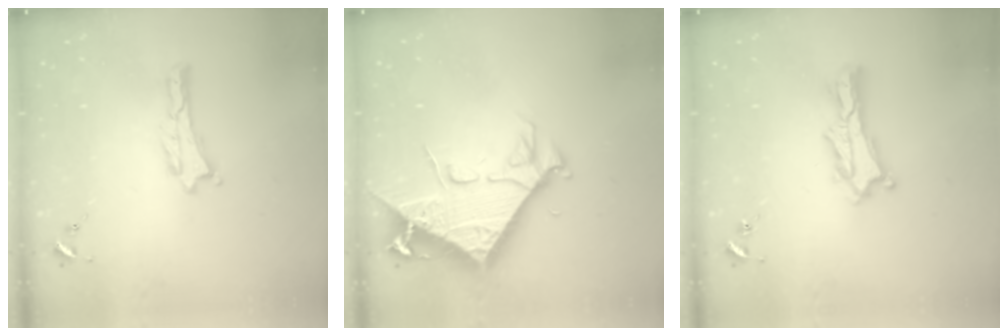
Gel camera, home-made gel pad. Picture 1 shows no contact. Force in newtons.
{"total": 8.4, "press": 8.3, "slide": 0.9}
{"total": 3.4, "press": 3.4, "slide": 0.3}